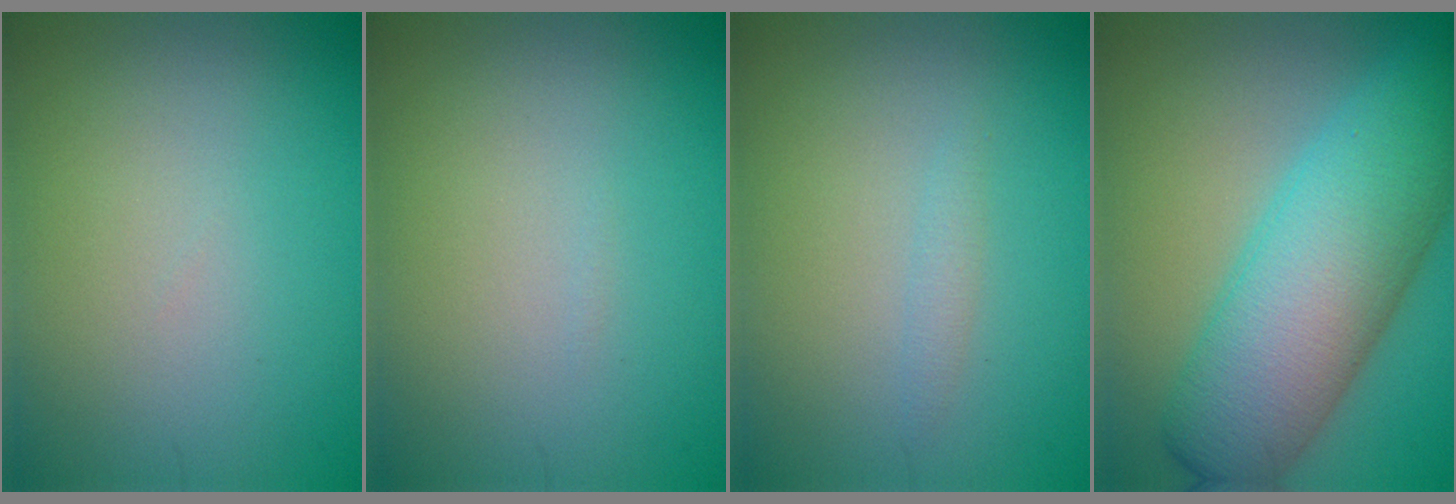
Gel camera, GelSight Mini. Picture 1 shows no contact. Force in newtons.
{"total": 0.0}
{"total": 0.9, "press": 0.9, "slide": 0.0}
{"total": 10.4, "press": 10.4, "slide": 0.3}